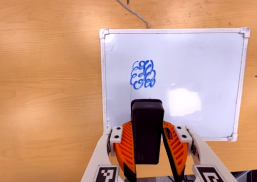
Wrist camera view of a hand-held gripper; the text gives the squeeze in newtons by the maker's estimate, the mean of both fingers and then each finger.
{"total": 6.3, "left": 5.0, "right": 7.6}